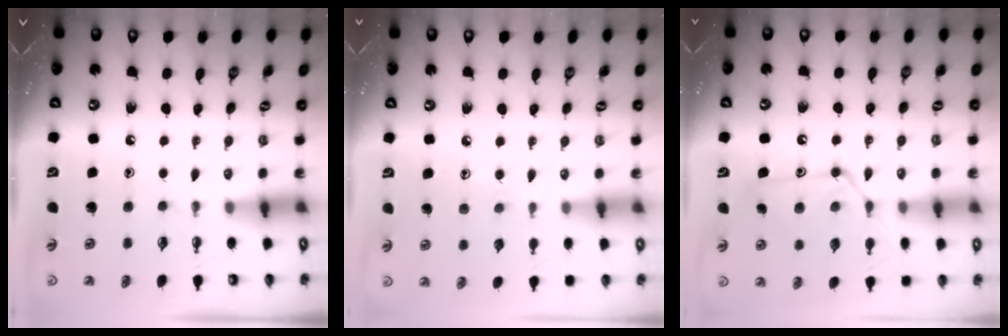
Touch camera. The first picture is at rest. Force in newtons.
{"total": 5.7, "press": 5.7, "slide": 0.5}
{"total": 13.2, "press": 13.1, "slide": 0.9}